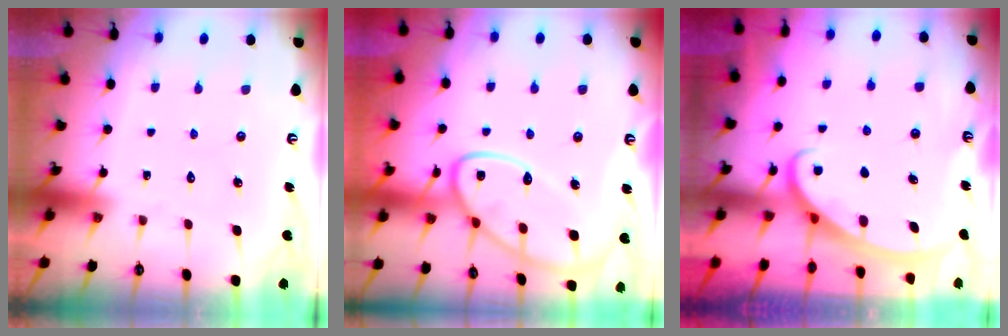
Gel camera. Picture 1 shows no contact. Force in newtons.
{"total": 14.1, "press": 14.1, "slide": 0.9}
{"total": 2.5, "press": 2.5, "slide": 0.4}